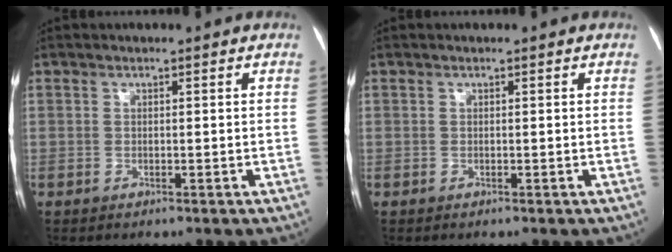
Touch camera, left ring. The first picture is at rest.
{"total": 0.0}